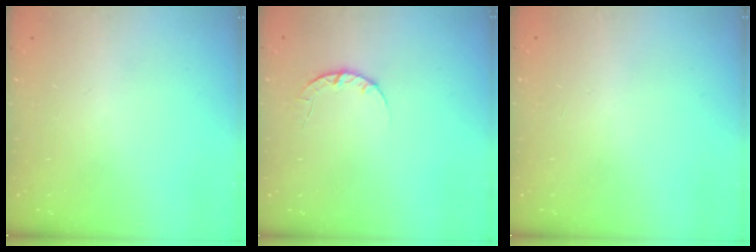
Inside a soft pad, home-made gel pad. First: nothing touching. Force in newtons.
{"total": 3.7, "press": 3.7, "slide": 0.5}
{"total": 2.6, "press": 2.6, "slide": 0.2}